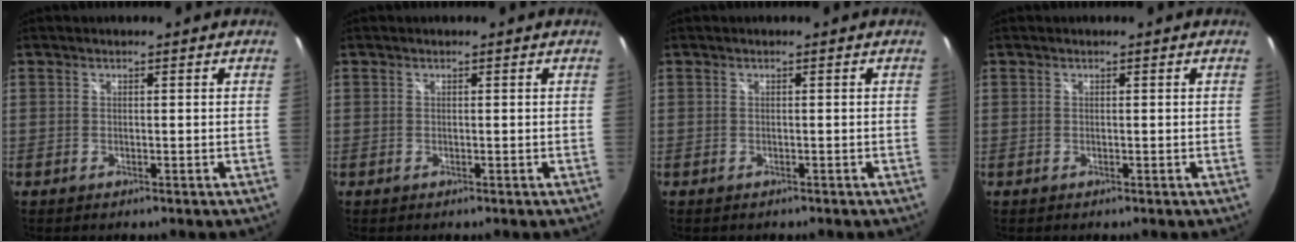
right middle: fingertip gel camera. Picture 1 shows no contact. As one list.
[{"total": 0.0}, {"total": 0.0}, {"total": 0.0}]